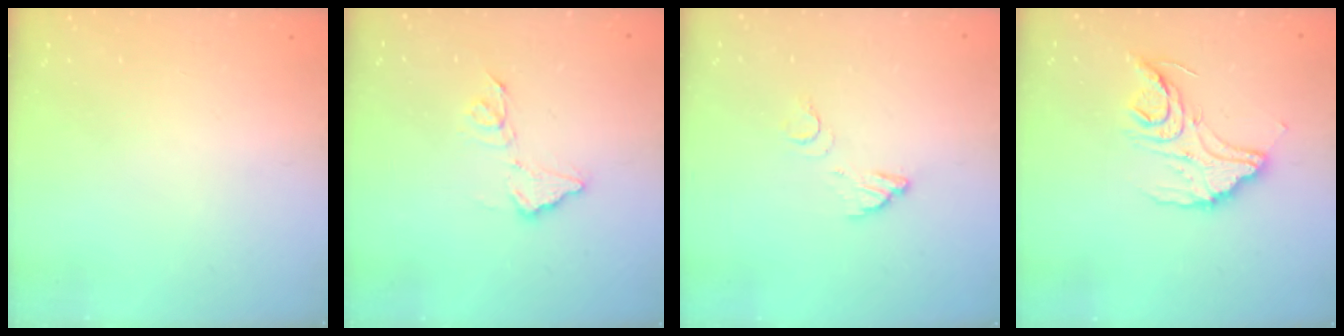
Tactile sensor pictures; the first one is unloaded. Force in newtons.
{"total": 9.1, "press": 9.0, "slide": 0.6}
{"total": 3.6, "press": 3.6, "slide": 0.3}
{"total": 14.7, "press": 14.6, "slide": 1.4}